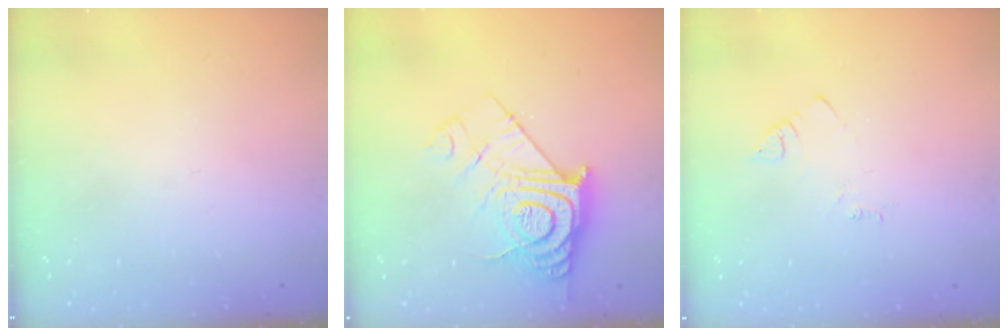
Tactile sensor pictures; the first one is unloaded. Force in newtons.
{"total": 15.3, "press": 15.2, "slide": 1.1}
{"total": 2.7, "press": 2.7, "slide": 0.4}